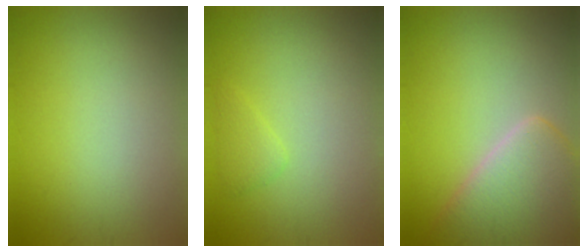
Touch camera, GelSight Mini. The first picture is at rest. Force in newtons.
{"total": 1.1, "press": 1.1, "slide": 0.1}
{"total": 6.9, "press": 6.8, "slide": 0.4}